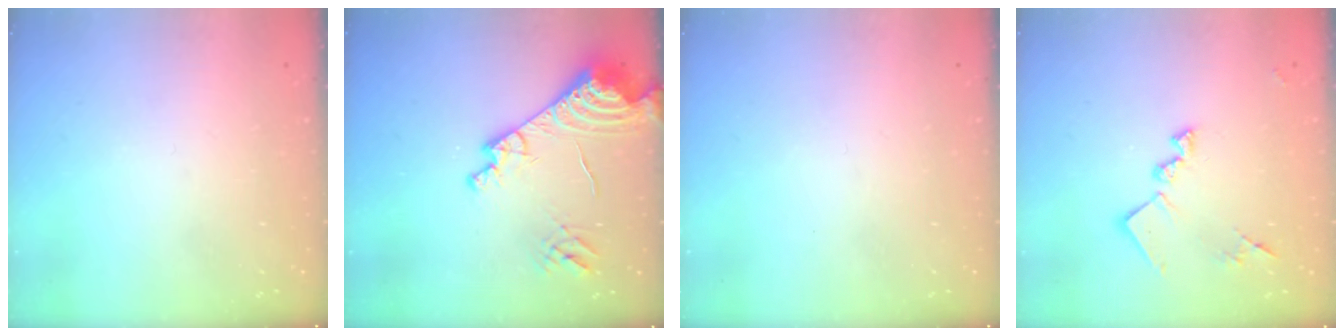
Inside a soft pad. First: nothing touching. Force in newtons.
{"total": 16.6, "press": 16.5, "slide": 1.8}
{"total": 0.0}
{"total": 12.6, "press": 12.6, "slide": 0.5}